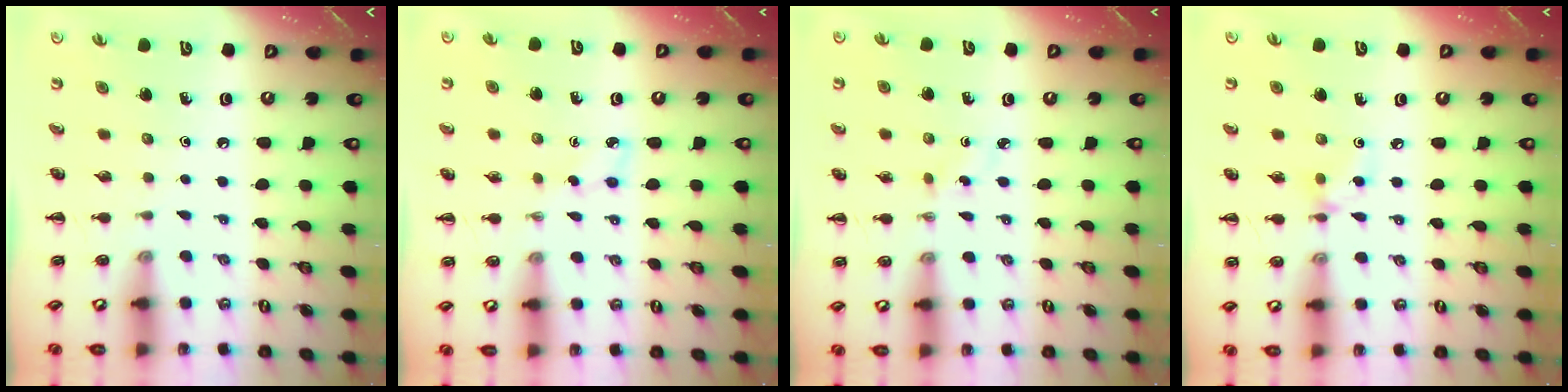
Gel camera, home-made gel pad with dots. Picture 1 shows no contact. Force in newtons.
{"total": 3.2, "press": 3.0, "slide": 1.0}
{"total": 1.8, "press": 1.6, "slide": 0.7}
{"total": 4.2, "press": 4.1, "slide": 0.9}